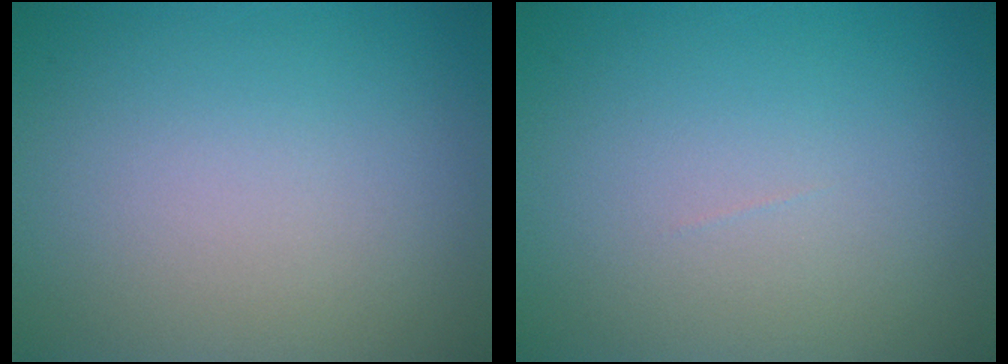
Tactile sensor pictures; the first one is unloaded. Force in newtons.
{"total": 0.0}